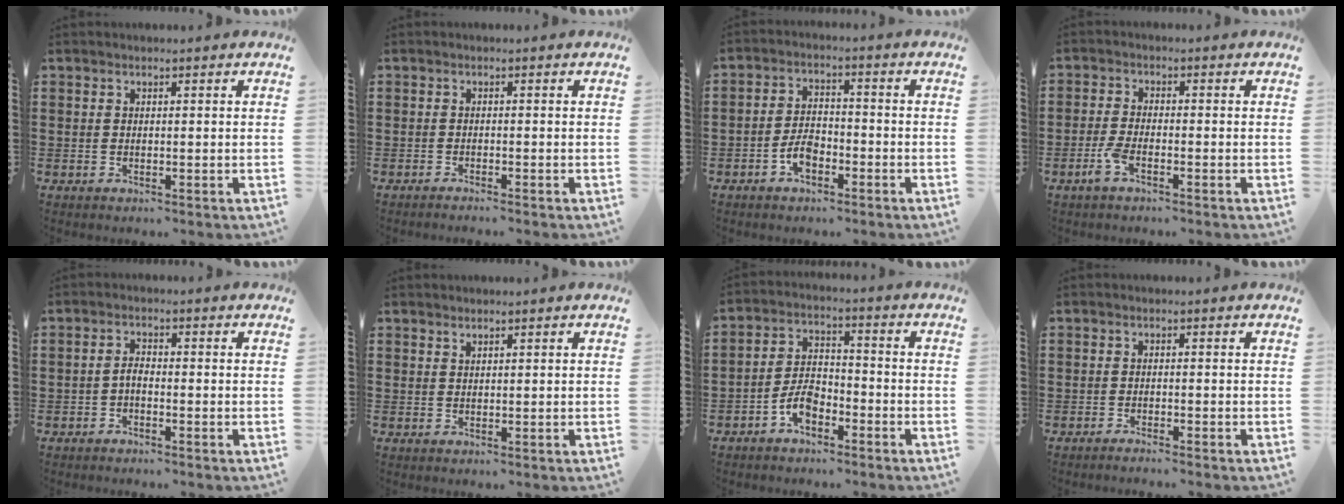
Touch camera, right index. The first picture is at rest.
{"total": 0.9, "force": [-0.9, -0.1, 0.1], "torque": [-0.004, -0.001, -0.017]}
{"total": 4.5, "force": [-2.3, 2.4, 3.1], "torque": [-0.073, 0.000, -0.048]}
{"total": 3.4, "force": [-1.9, 1.0, 2.6], "torque": [-0.073, -0.006, -0.043]}
{"total": 1.6, "force": [-0.9, 0.6, 1.2], "torque": [-0.024, 0.003, -0.018]}
{"total": 0.8, "force": [0.7, 0.2, 0.1], "torque": [-0.003, 0.000, 0.015]}
{"total": 5.5, "force": [-3.1, 2.8, 3.6], "torque": [-0.082, 0.007, -0.062]}
{"total": 1.1, "force": [-1.0, -0.2, 0.2], "torque": [-0.004, 0.000, -0.020]}